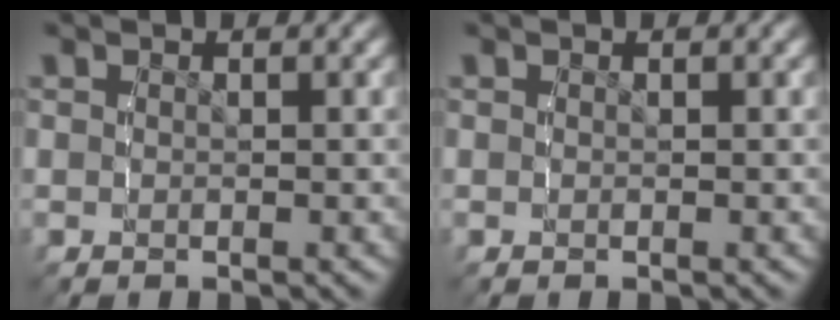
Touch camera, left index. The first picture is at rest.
{"total": 0.0}